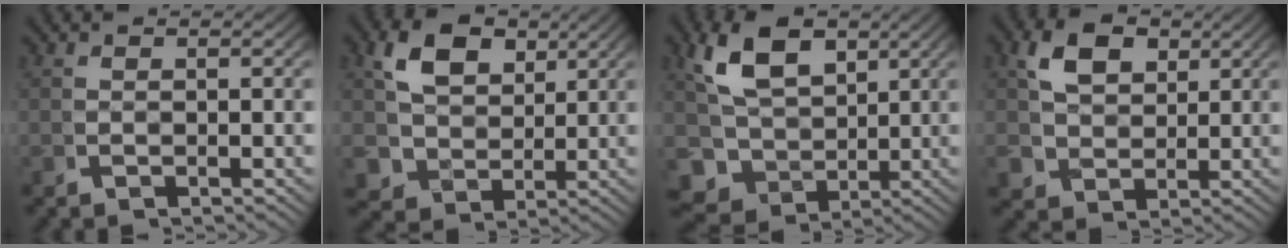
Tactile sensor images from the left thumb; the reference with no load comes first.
{"total": 6.4, "force": [1.8, 5.4, 2.8], "torque": [-0.076, -0.029, 0.041]}
{"total": 10.2, "force": [-0.4, 8.8, 5.2], "torque": [-0.128, -0.054, 0.013]}
{"total": 3.7, "force": [1.7, 2.9, 1.4], "torque": [-0.033, -0.009, 0.040]}